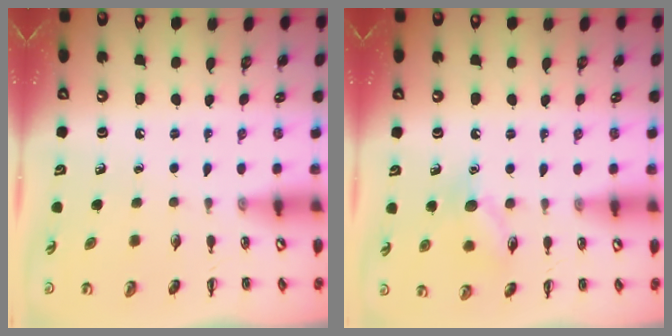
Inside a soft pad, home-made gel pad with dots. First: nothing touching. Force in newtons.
{"total": 9.1, "press": 9.0, "slide": 1.3}